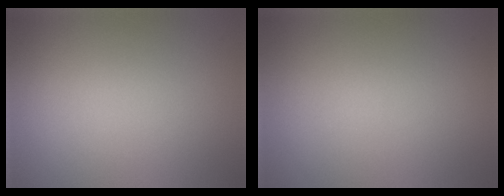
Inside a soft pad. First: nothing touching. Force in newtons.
{"total": 0.0}